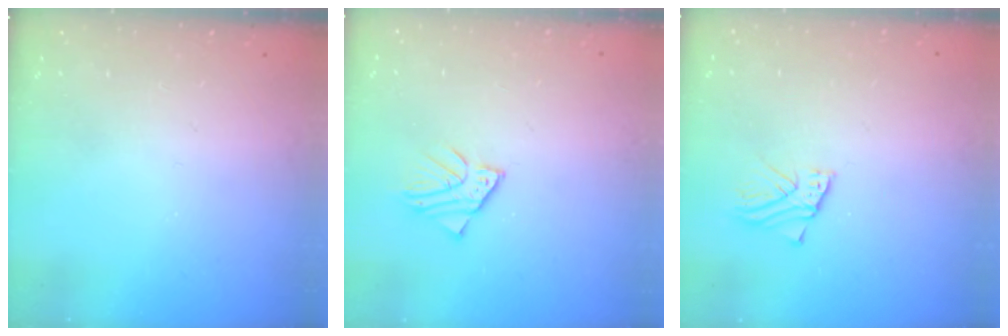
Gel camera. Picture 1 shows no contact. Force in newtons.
{"total": 3.7, "press": 3.7, "slide": 0.4}
{"total": 2.4, "press": 2.4, "slide": 0.2}